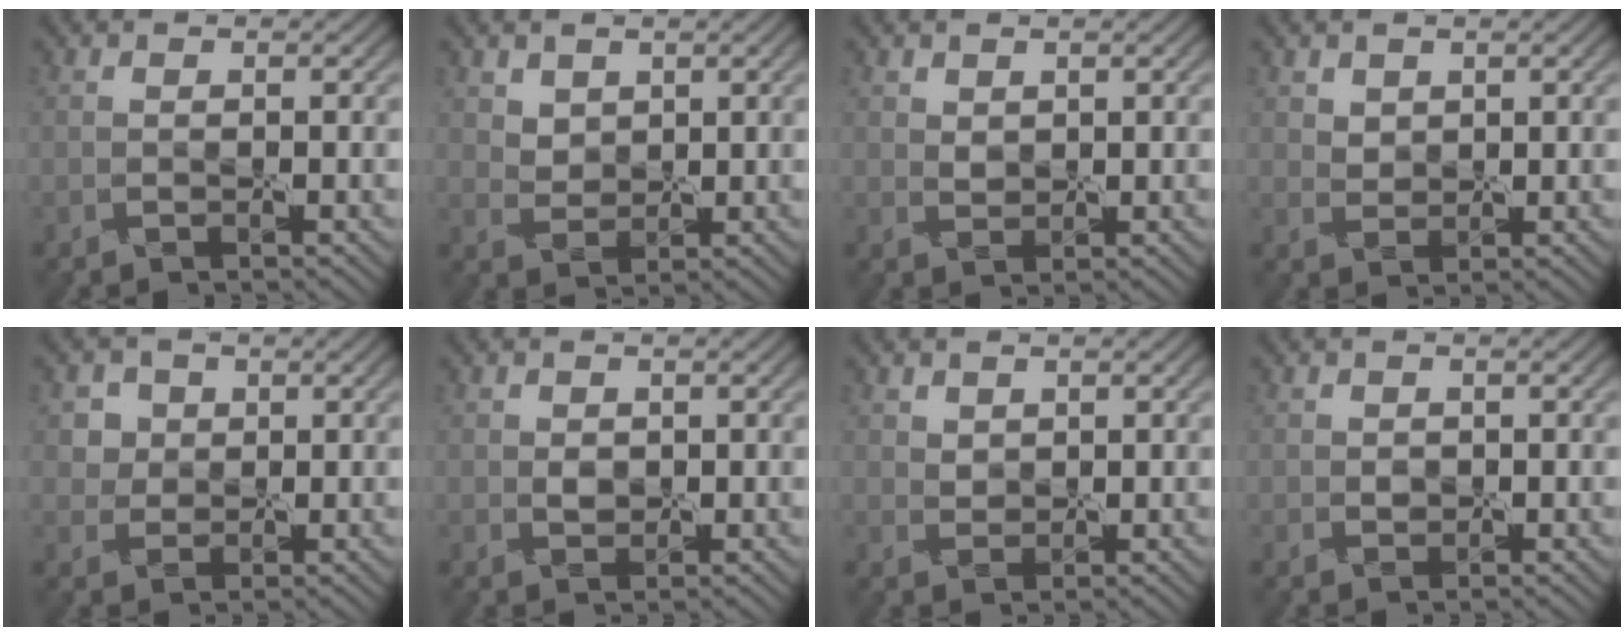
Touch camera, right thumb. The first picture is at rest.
{"total": 2.4, "force": [2.2, 1.0, -0.3], "torque": [0.006, 0.003, 0.040]}
{"total": 1.4, "force": [1.3, 0.5, 0.1], "torque": [0.001, 0.007, 0.024]}
{"total": 2.0, "force": [1.8, 0.8, -0.1], "torque": [0.007, 0.006, 0.031]}
{"total": 3.9, "force": [2.3, 3.1, 0.4], "torque": [-0.007, 0.013, 0.028]}
{"total": 0.9, "force": [0.5, 0.7, 0.2], "torque": [0.005, 0.006, 0.009]}
{"total": 1.6, "force": [1.5, 0.6, 0.0], "torque": [0.005, 0.006, 0.027]}
{"total": 1.0, "force": [0.1, 0.9, 0.3], "torque": [0.002, -0.001, 0.001]}